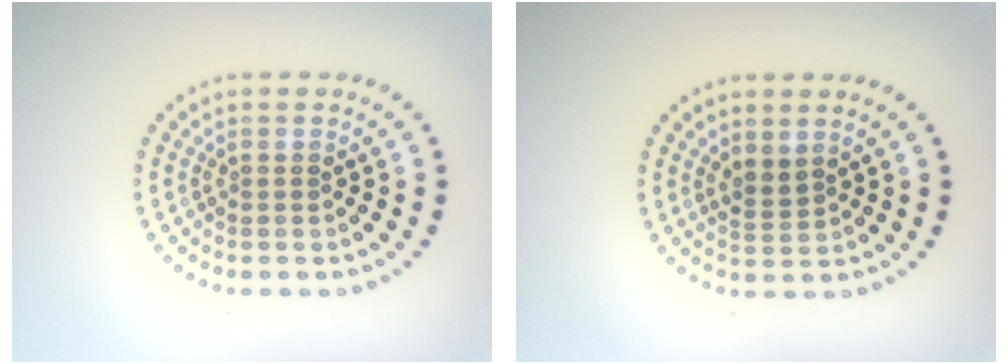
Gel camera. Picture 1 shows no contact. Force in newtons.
{"total": 1.4, "press": 1.2, "slide": 0.8}